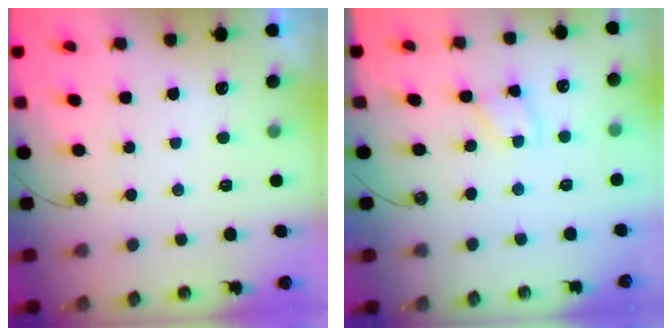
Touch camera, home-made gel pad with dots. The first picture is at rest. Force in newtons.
{"total": 1.7, "press": 1.7, "slide": 0.3}